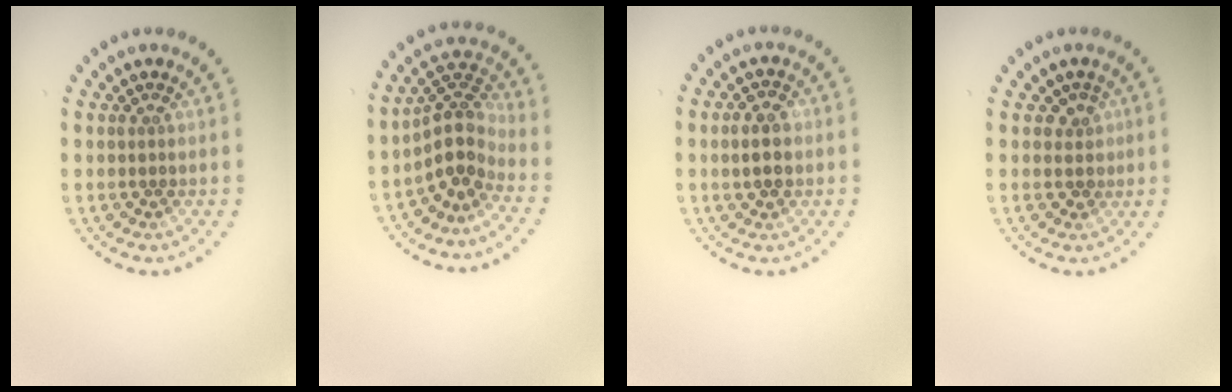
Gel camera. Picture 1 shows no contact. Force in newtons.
{"total": 3.7, "press": 2.8, "slide": 2.5}
{"total": 2.8, "press": 2.8, "slide": 0.1}
{"total": 1.6, "press": 1.2, "slide": 1.0}